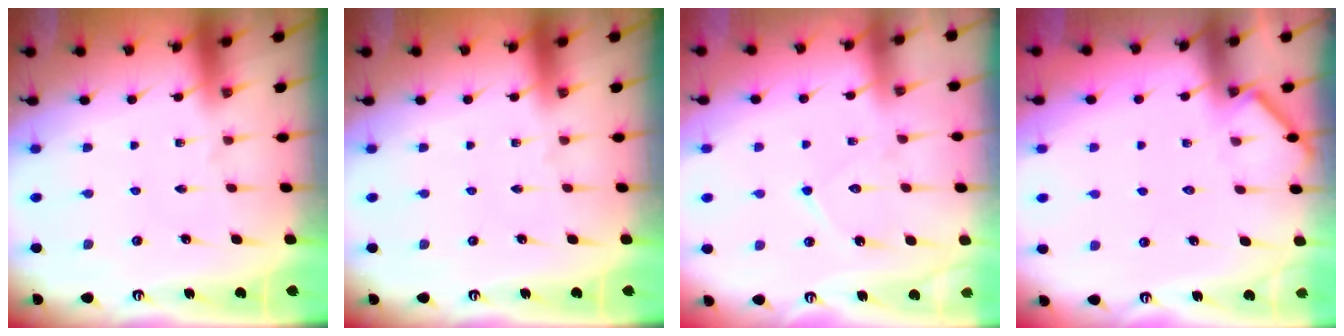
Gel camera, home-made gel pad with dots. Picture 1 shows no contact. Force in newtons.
{"total": 0.0}
{"total": 9.0, "press": 8.9, "slide": 0.7}
{"total": 2.8, "press": 2.8, "slide": 0.4}